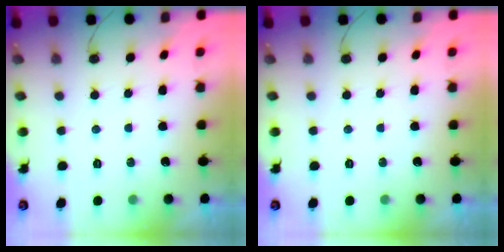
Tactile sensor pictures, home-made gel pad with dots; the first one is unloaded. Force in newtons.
{"total": 0.0}